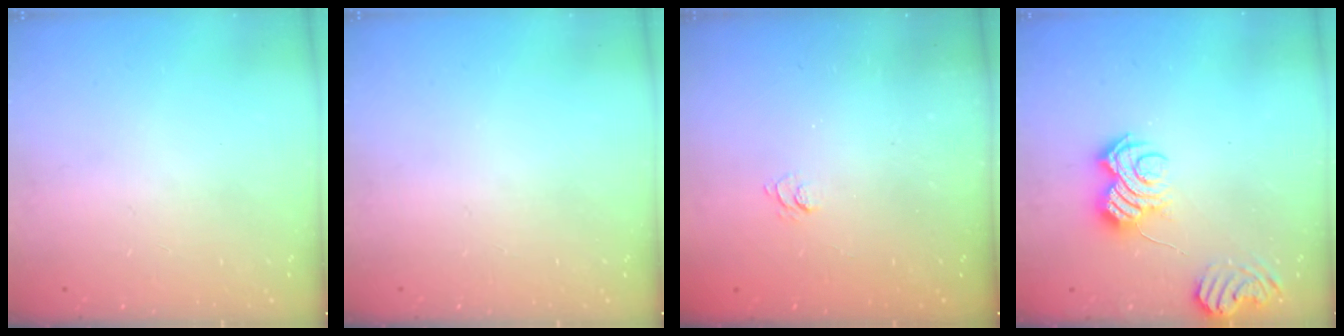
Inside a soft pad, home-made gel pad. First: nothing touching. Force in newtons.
{"total": 0.0}
{"total": 2.8, "press": 2.5, "slide": 1.3}
{"total": 8.9, "press": 8.9, "slide": 0.7}